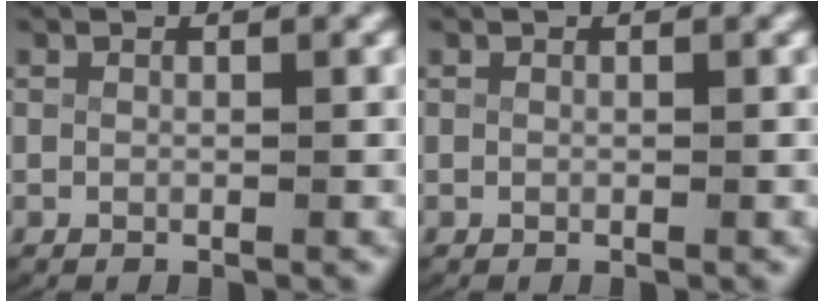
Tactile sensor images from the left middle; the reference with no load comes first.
{"total": 0.0}